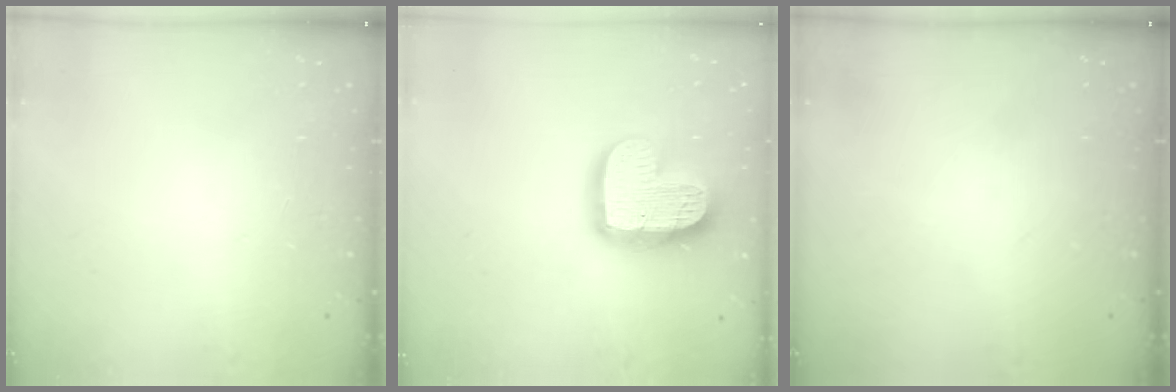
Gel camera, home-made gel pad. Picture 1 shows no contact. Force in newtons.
{"total": 17.0, "press": 17.0, "slide": 1.3}
{"total": 0.0}